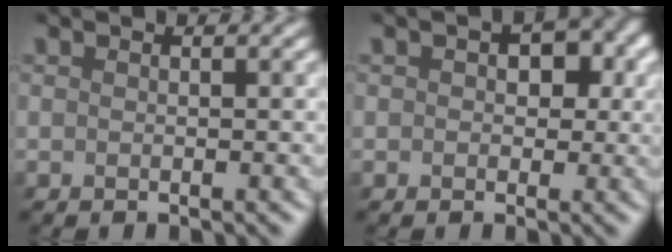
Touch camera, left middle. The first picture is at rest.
{"total": 3.2, "force": [0.4, 2.6, 1.9], "torque": [0.007, 0.015, -0.007]}